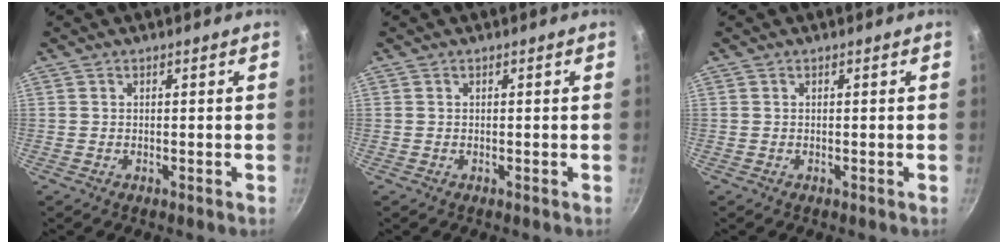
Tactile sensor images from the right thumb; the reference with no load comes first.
{"total": 0.0}
{"total": 0.0}